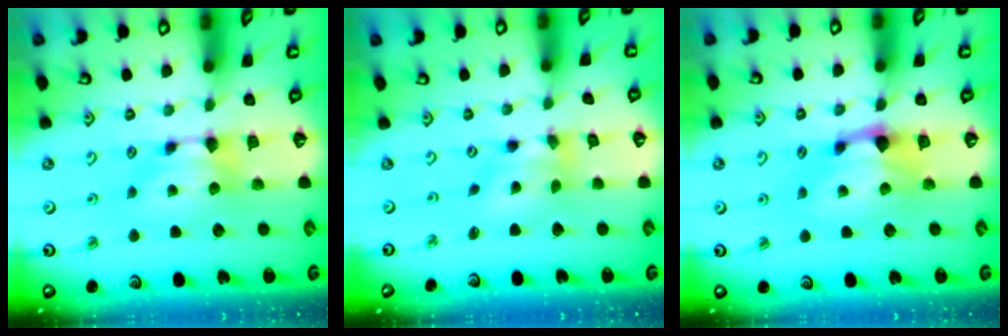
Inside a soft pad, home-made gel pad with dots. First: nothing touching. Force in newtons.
{"total": 3.7, "press": 3.3, "slide": 1.6}
{"total": 1.9, "press": 1.4, "slide": 1.3}